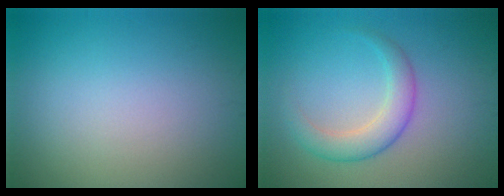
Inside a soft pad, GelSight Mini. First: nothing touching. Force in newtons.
{"total": 3.2, "press": 3.2, "slide": 0.1}